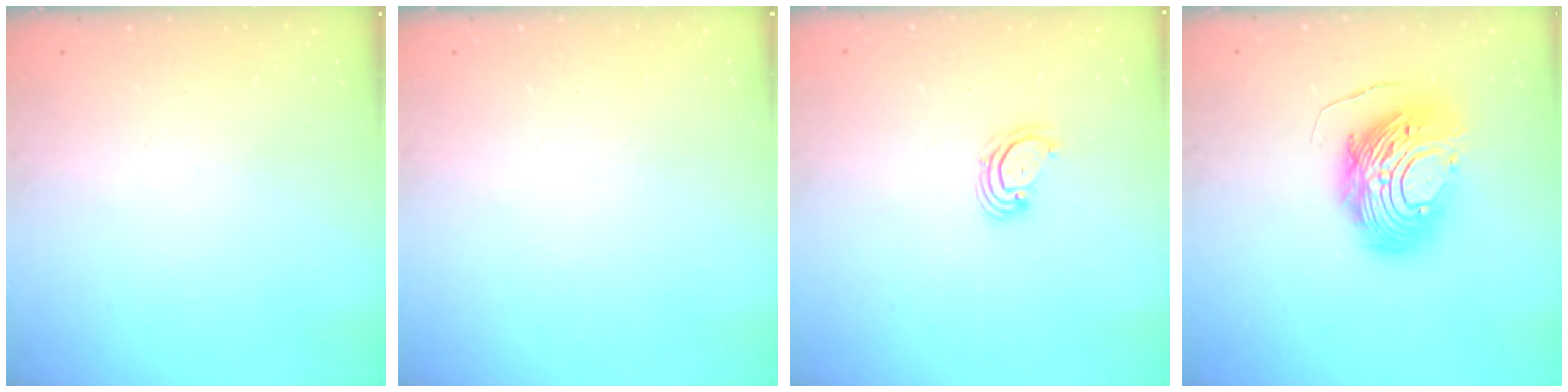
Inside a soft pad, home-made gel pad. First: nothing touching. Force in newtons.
{"total": 0.0}
{"total": 2.9, "press": 2.9, "slide": 0.1}
{"total": 13.7, "press": 13.7, "slide": 1.3}